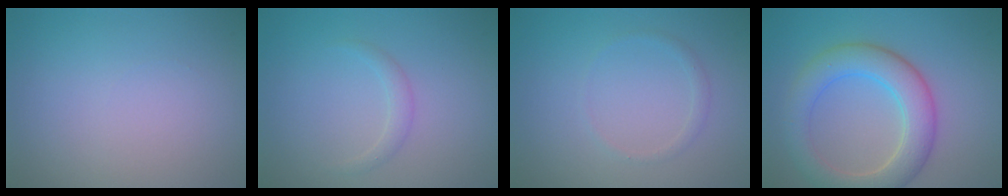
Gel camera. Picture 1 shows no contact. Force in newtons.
{"total": 1.1, "press": 1.1, "slide": 0.1}
{"total": 0.8, "press": 0.8, "slide": 0.0}
{"total": 5.7, "press": 5.7, "slide": 0.4}